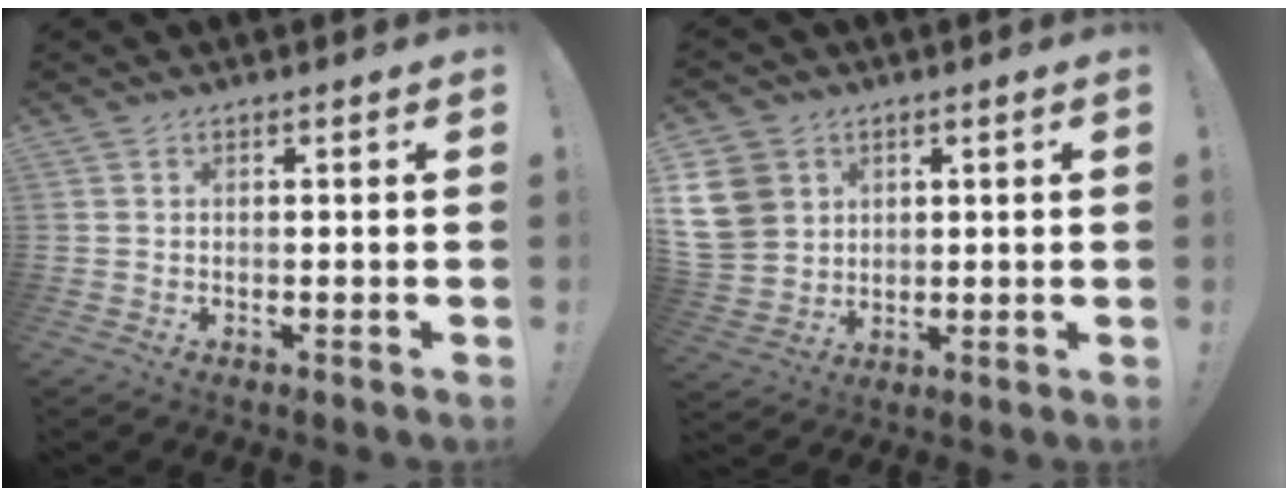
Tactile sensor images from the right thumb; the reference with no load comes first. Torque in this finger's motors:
{"motor_torque": [1.41, 1.68, 0.63, 0.30, 0.04]}